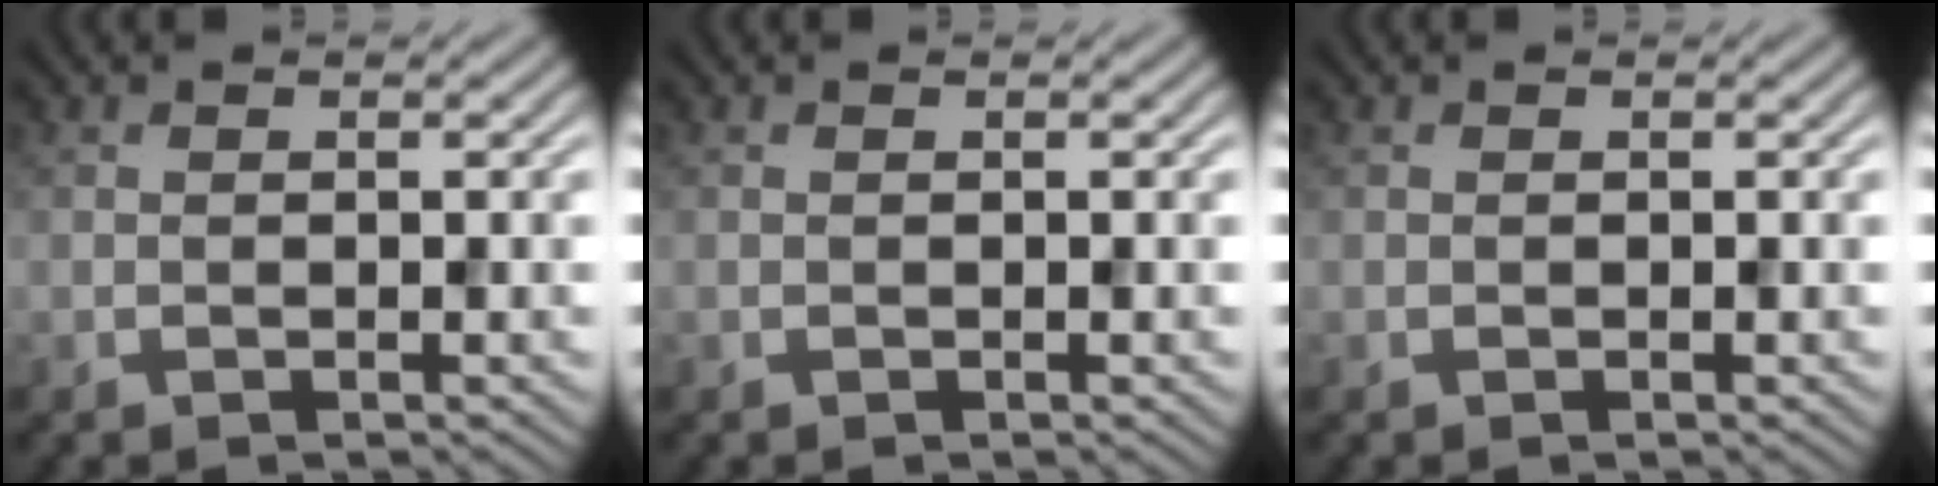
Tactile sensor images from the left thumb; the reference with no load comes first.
{"total": 0.0}
{"total": 0.0}